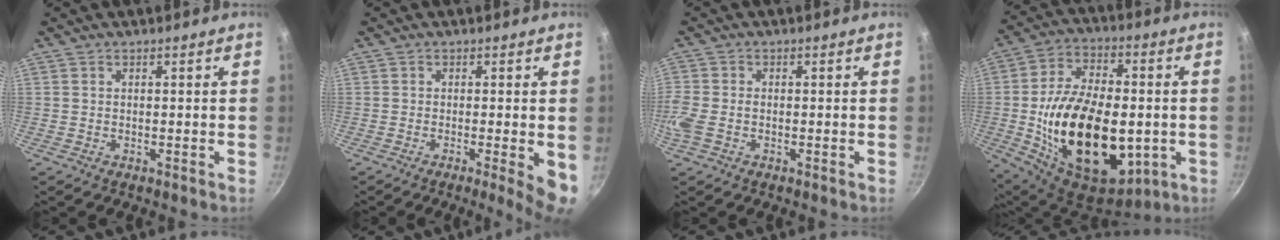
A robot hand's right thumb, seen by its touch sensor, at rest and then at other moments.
{"total": 6.2, "force": [-1.2, 1.0, 5.9], "torque": [-0.065, -0.005, -0.013]}
{"total": 4.7, "force": [-1.1, 3.1, 3.4], "torque": [-0.087, 0.002, -0.028]}
{"total": 28.5, "force": [-3.3, 17.0, 22.7], "torque": [-0.377, 0.005, -0.036]}